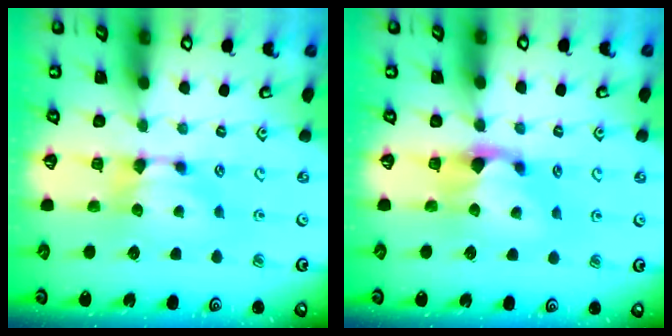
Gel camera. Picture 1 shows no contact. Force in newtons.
{"total": 1.3, "press": 0.6, "slide": 1.2}